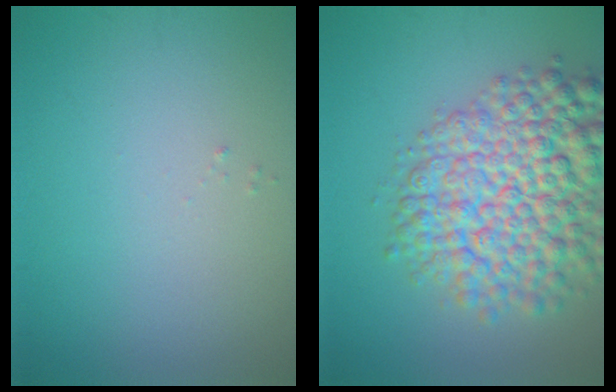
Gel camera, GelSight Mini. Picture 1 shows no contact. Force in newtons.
{"total": 10.0, "press": 10.0, "slide": 0.4}